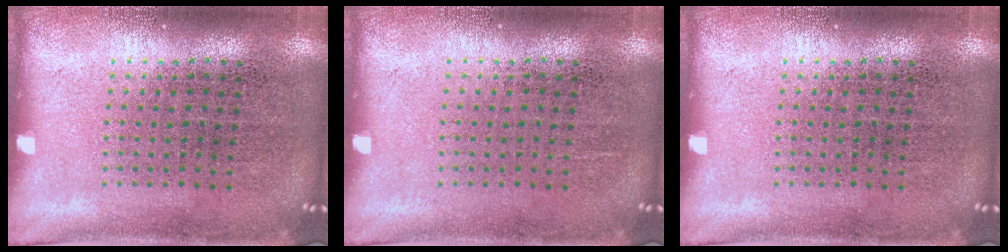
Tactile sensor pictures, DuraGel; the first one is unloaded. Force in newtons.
{"total": 0.0}
{"total": 0.0}